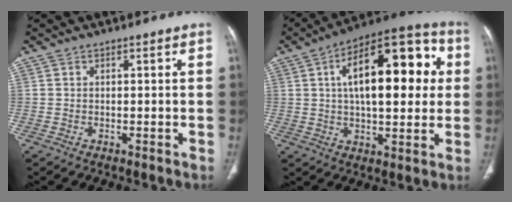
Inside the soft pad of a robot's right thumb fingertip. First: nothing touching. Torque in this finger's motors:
{"motor_torque": [0.90, 4.11, 1.99, 0.77, 0.60]}